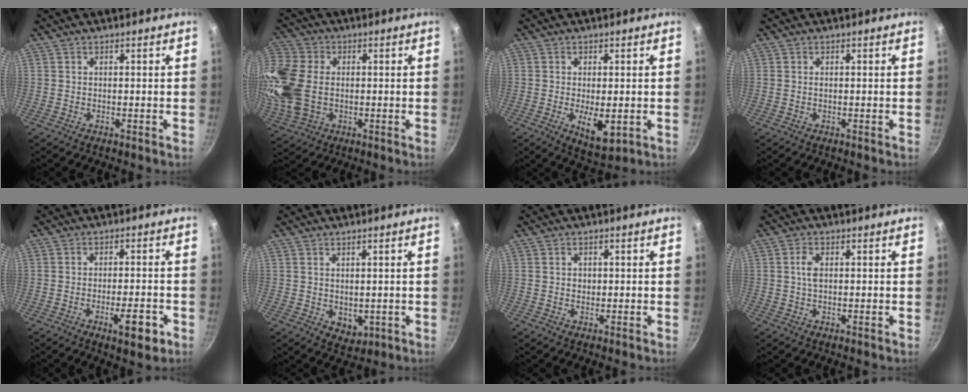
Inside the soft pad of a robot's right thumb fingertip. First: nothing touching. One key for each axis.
{"total": 19.3, "fx": -0.1, "fy": 13.8, "fz": 13.4, "tx": -0.349, "ty": 0.006, "tz": 0.007}
{"total": 6.3, "fx": -1.3, "fy": 2.8, "fz": 5.5, "tx": -0.084, "ty": -0.014, "tz": -0.011}
{"total": 0.5, "fx": 0.1, "fy": 0.3, "fz": 0.4, "tx": -0.012, "ty": 0.005, "tz": 0.004}
{"total": 6.5, "fx": -2.9, "fy": 1.9, "fz": 5.5, "tx": -0.078, "ty": 0.008, "tz": -0.041}
{"total": 3.4, "fx": -0.1, "fy": 2.4, "fz": 2.4, "tx": -0.023, "ty": -0.009, "tz": 0.013}
{"total": 1.2, "fx": 0.2, "fy": 1.0, "fz": 0.6, "tx": -0.003, "ty": -0.001, "tz": 0.004}
{"total": 2.6, "fx": 0.4, "fy": 1.3, "fz": 2.2, "tx": -0.045, "ty": 0.001, "tz": 0.004}